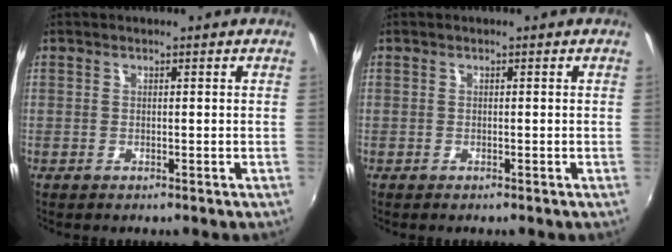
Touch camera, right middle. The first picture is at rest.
{"total": 0.0}